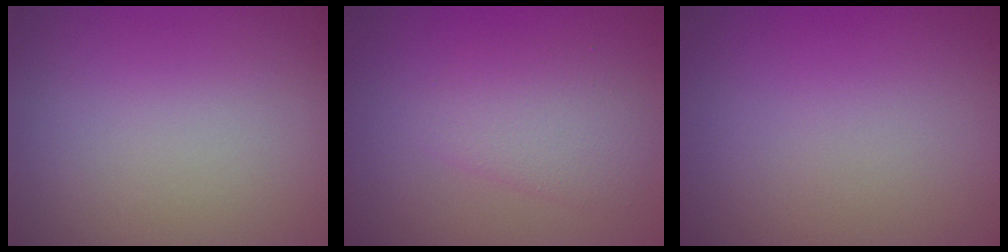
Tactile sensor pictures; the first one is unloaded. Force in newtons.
{"total": 2.7, "press": 2.7, "slide": 0.1}
{"total": 0.0}